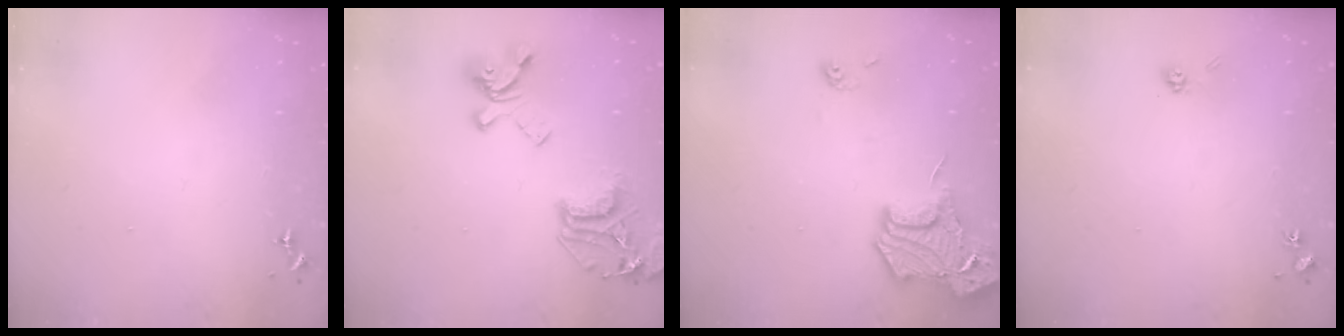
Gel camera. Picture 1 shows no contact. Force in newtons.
{"total": 21.7, "press": 21.6, "slide": 2.0}
{"total": 15.5, "press": 15.4, "slide": 1.4}
{"total": 4.0, "press": 3.8, "slide": 1.4}